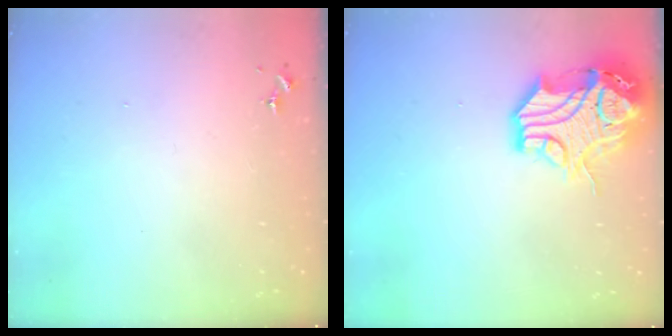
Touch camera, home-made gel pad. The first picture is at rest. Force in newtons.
{"total": 17.5, "press": 17.4, "slide": 1.9}